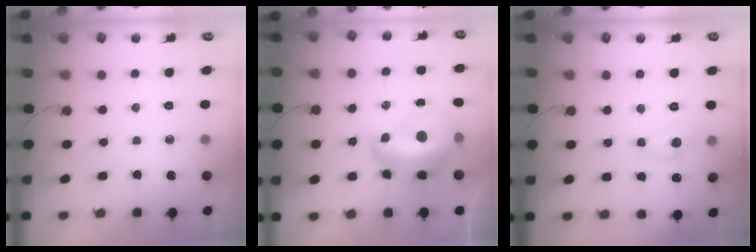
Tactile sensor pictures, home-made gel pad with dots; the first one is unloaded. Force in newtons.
{"total": 8.2, "press": 8.1, "slide": 1.2}
{"total": 3.7, "press": 3.7, "slide": 0.3}